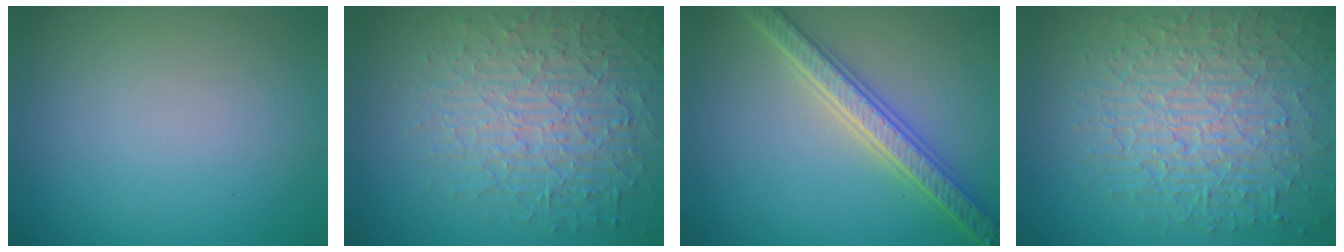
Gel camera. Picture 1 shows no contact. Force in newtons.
{"total": 6.2, "press": 5.1, "slide": 3.6}
{"total": 5.4, "press": 5.3, "slide": 1.1}
{"total": 8.6, "press": 6.1, "slide": 6.1}